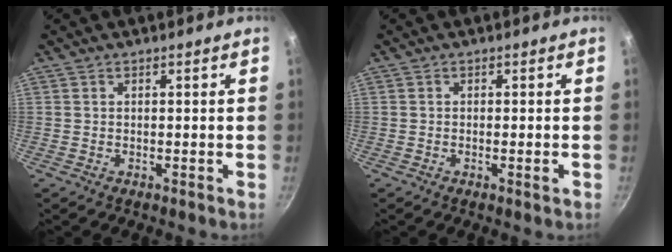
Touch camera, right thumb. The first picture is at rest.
{"total": 1.3, "force": [-0.5, 0.1, 1.2], "torque": [-0.024, 0.001, -0.009]}